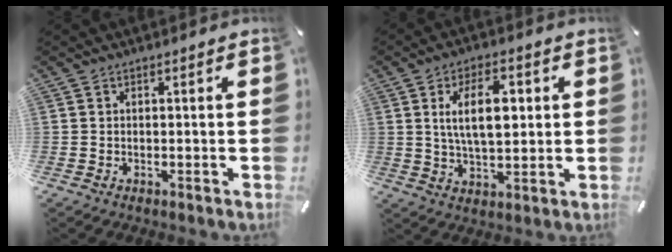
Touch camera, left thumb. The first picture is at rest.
{"total": 11.1, "force": [2.5, 5.8, 9.1], "torque": [-0.163, -0.002, 0.035]}